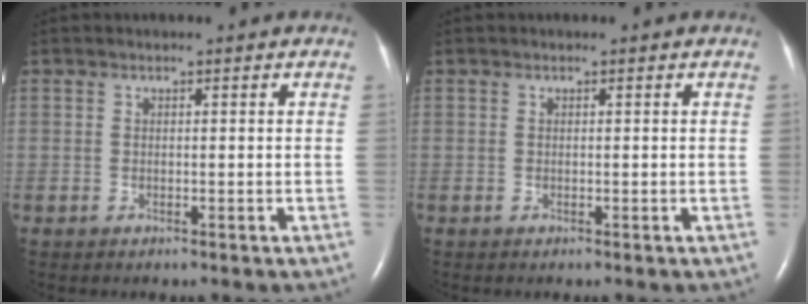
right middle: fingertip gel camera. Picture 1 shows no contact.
{"total": 0.0}